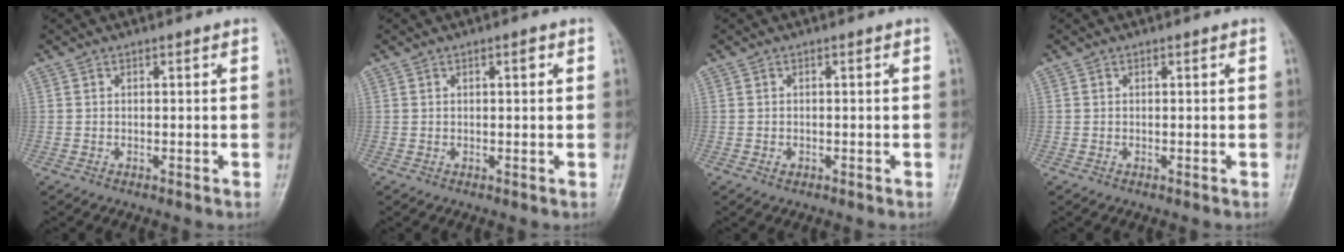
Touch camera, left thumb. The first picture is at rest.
{"total": 1.6, "force": [0.6, 0.6, 1.4], "torque": [-0.019, 0.003, 0.006]}
{"total": 1.3, "force": [-0.3, 1.0, 0.8], "torque": [-0.007, 0.005, -0.006]}
{"total": 0.0}